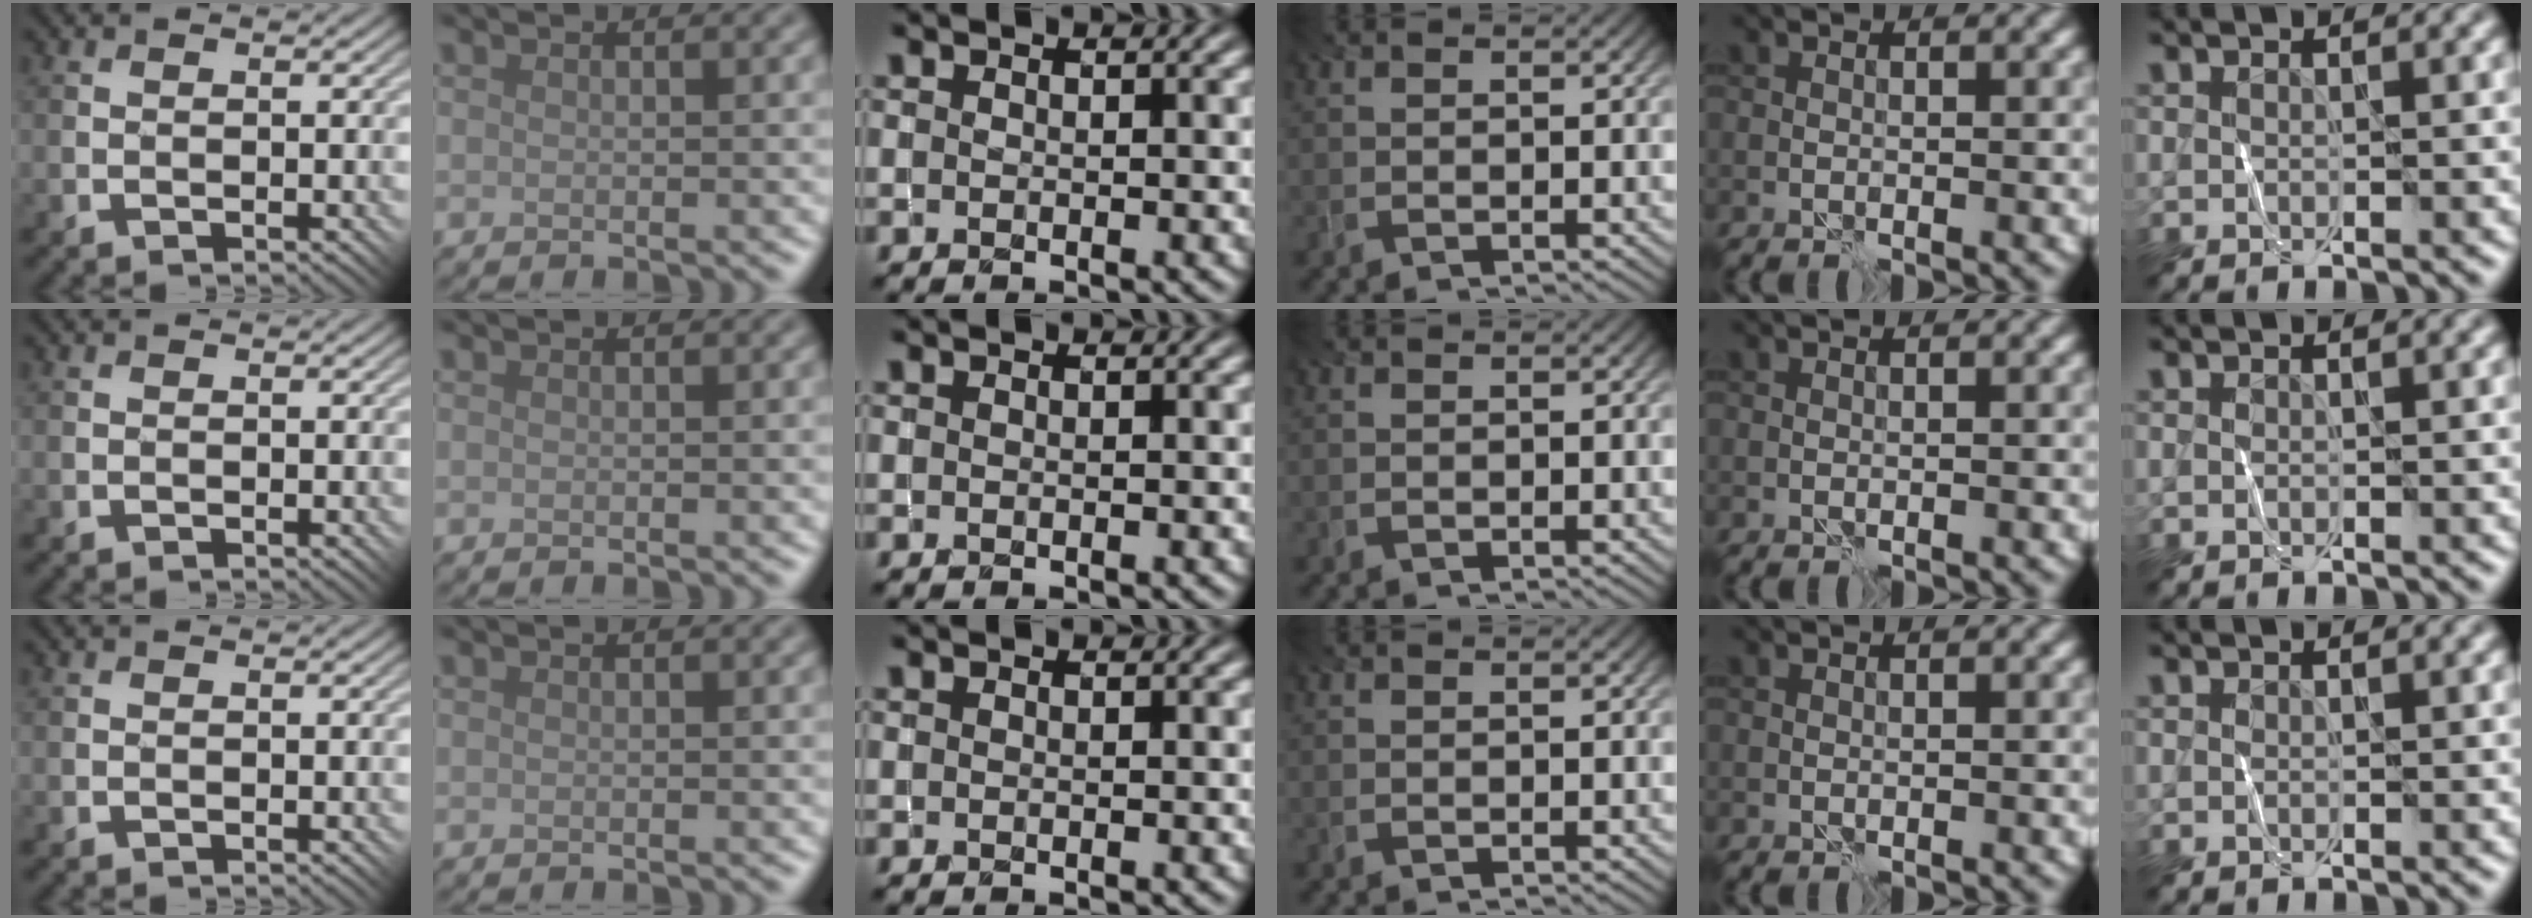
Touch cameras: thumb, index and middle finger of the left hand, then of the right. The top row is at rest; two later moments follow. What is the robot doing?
{"motion": "fold", "object": "shorts"}